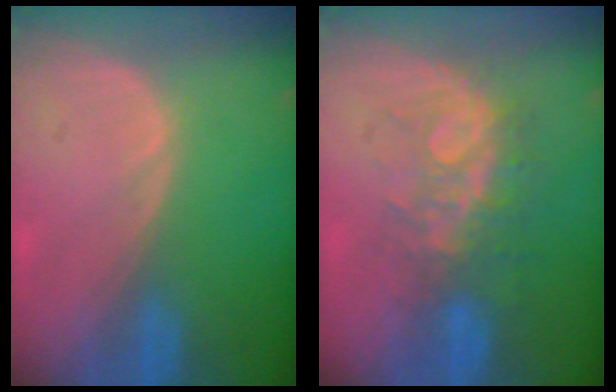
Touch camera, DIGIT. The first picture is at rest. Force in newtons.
{"total": 7.7, "press": 7.1, "slide": 3.1}